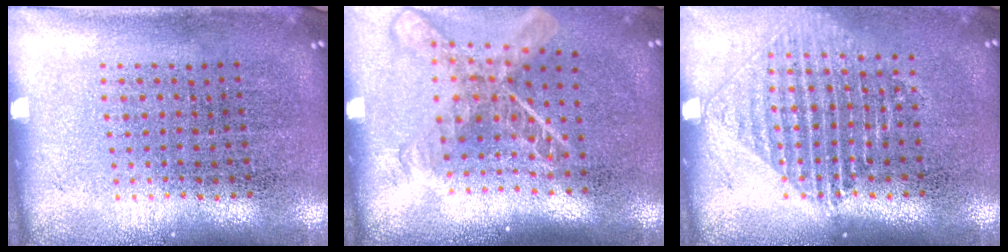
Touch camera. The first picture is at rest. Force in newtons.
{"total": 1.8, "press": 1.4, "slide": 1.2}
{"total": 1.2, "press": 1.1, "slide": 0.5}